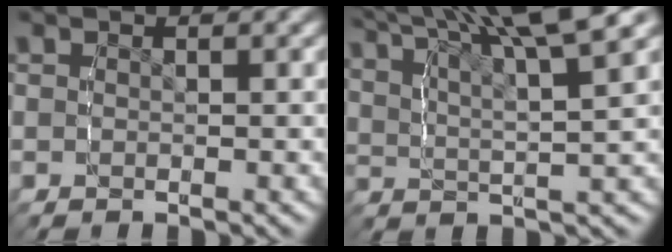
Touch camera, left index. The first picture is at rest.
{"total": 8.0, "force": [5.3, 2.2, 5.6], "torque": [-0.080, 0.012, 0.082]}